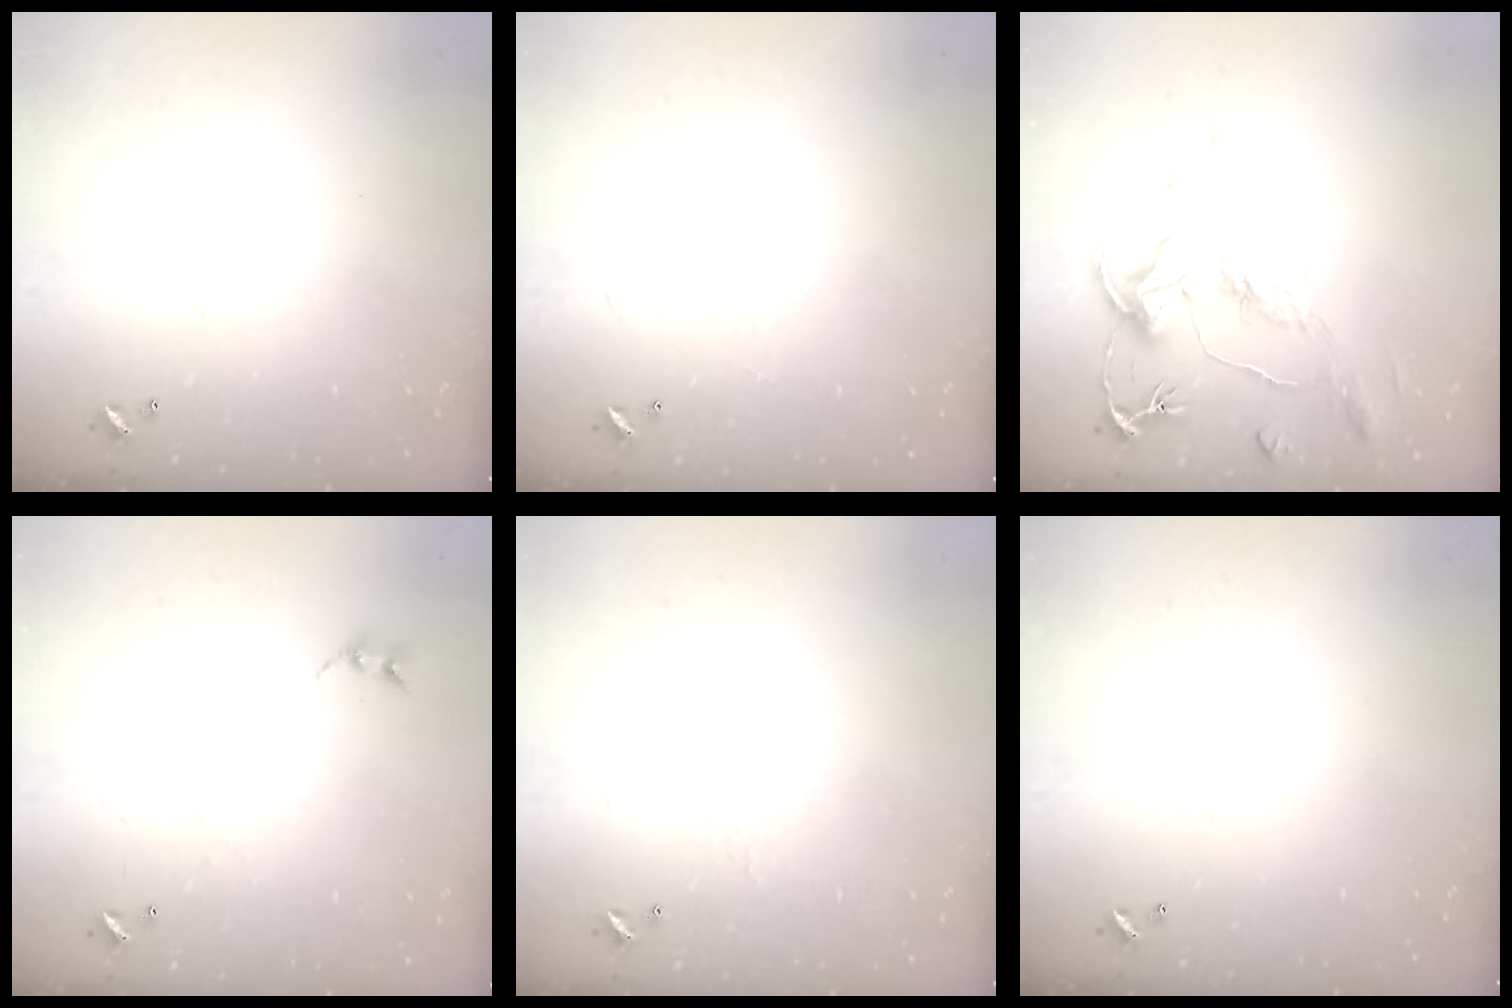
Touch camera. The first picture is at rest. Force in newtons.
{"total": 2.2, "press": 2.2, "slide": 0.3}
{"total": 1.5, "press": 0.9, "slide": 1.2}
{"total": 1.0, "press": 0.9, "slide": 0.4}
{"total": 0.9, "press": 0.8, "slide": 0.5}
{"total": 0.0}